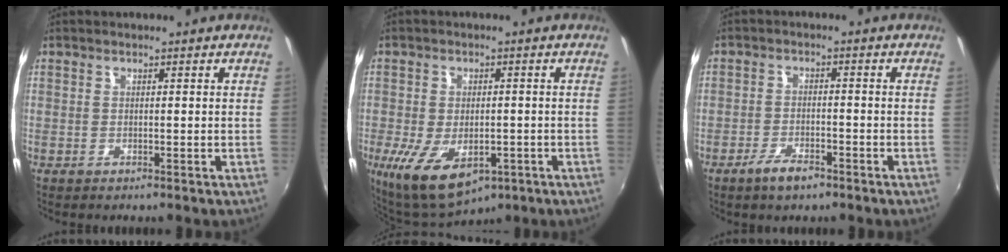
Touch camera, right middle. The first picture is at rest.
{"total": 12.2, "force": [-4.9, 6.7, 8.9], "torque": [-0.185, -0.040, -0.070]}
{"total": 4.5, "force": [-3.2, 1.7, 2.5], "torque": [-0.063, -0.004, -0.059]}